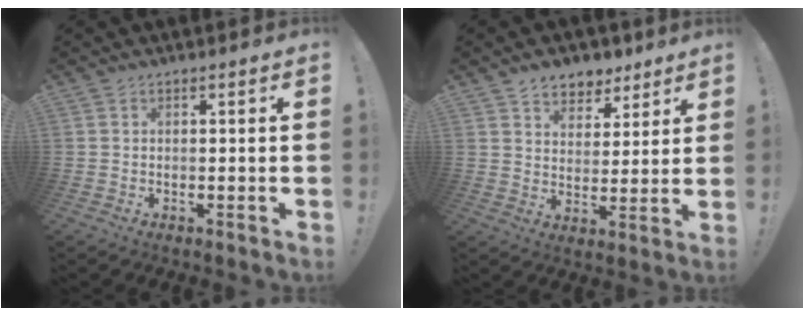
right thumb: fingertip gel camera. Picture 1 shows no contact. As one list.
[{"total": 7.9, "force": [6.0, 5.0, 1.6], "torque": [-0.019, -0.047, 0.115]}]